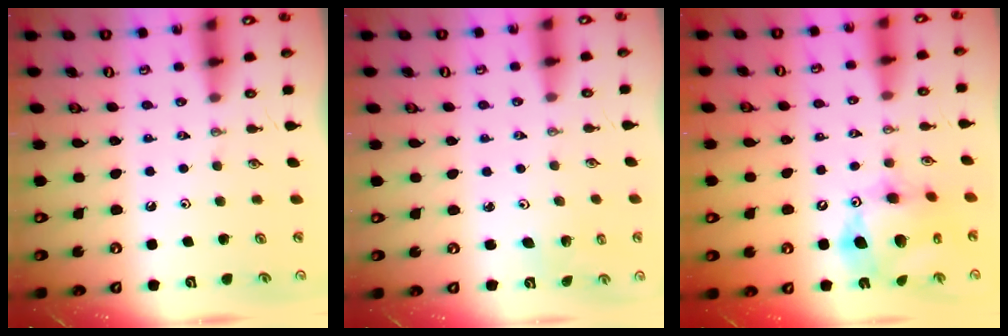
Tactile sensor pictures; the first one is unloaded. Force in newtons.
{"total": 1.9, "press": 1.9, "slide": 0.1}
{"total": 15.2, "press": 15.2, "slide": 1.4}